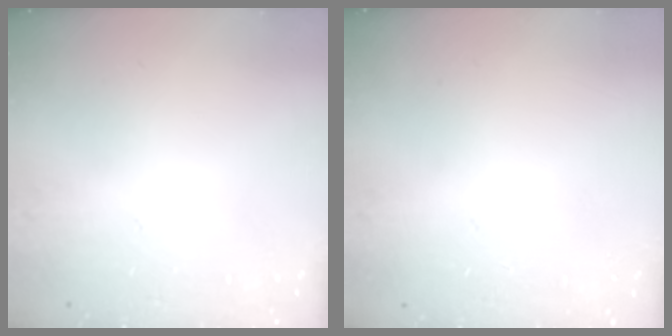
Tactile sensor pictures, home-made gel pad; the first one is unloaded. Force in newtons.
{"total": 0.0}